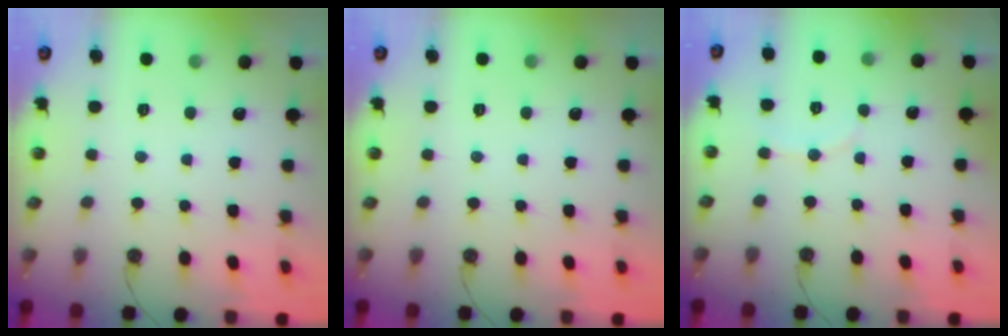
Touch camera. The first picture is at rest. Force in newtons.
{"total": 0.0}
{"total": 5.1, "press": 5.0, "slide": 0.7}